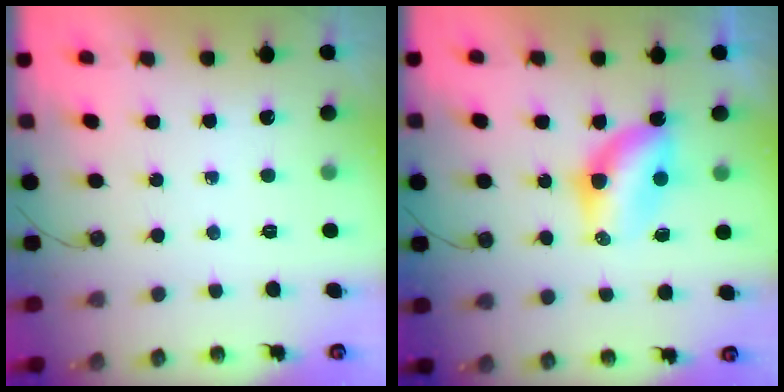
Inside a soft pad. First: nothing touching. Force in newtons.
{"total": 7.1, "press": 6.9, "slide": 1.6}